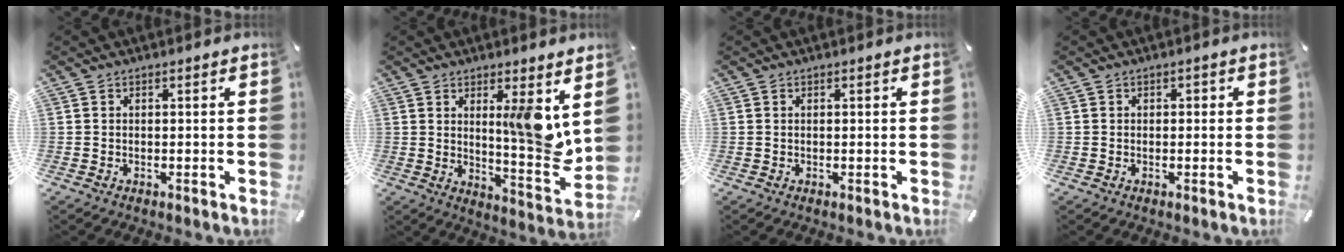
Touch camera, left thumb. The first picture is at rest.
{"total": 10.6, "force": [3.7, 1.8, 9.8], "torque": [-0.130, -0.047, 0.056]}
{"total": 0.0}
{"total": 0.9, "force": [-0.2, 0.9, 0.3], "torque": [-0.006, 0.005, -0.006]}